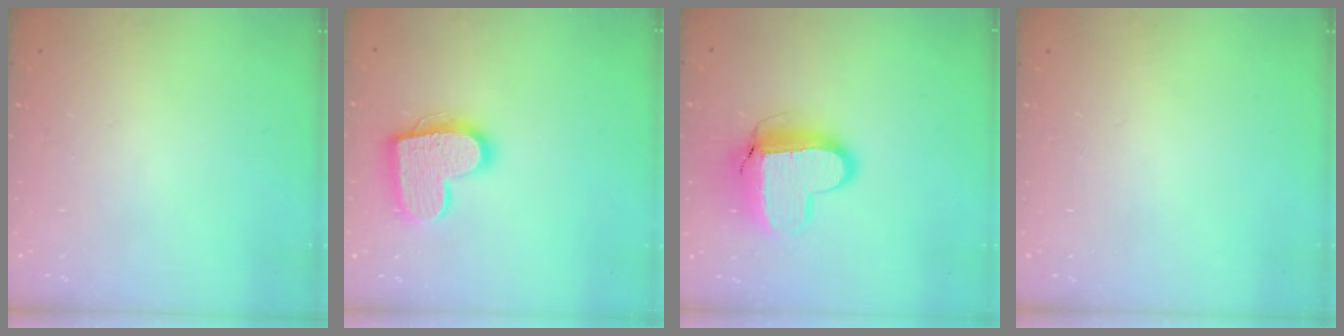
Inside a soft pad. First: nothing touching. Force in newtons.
{"total": 16.4, "press": 16.4, "slide": 1.2}
{"total": 12.4, "press": 12.4, "slide": 1.0}
{"total": 0.0}